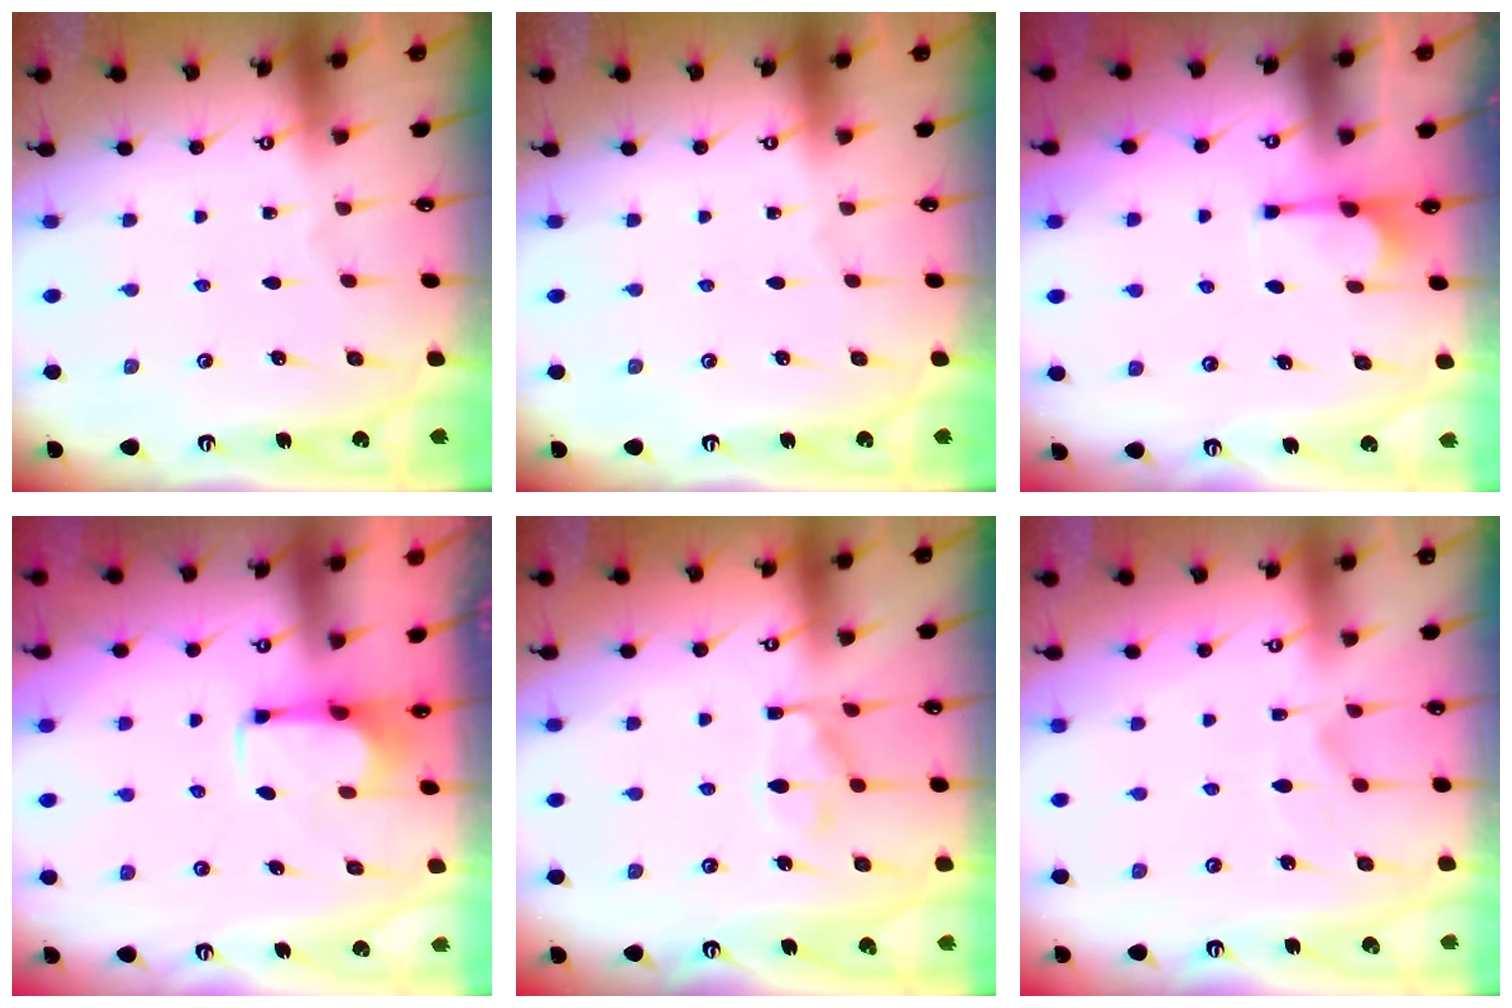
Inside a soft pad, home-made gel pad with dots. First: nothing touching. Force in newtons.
{"total": 0.0}
{"total": 1.2, "press": 1.1, "slide": 0.5}
{"total": 2.8, "press": 2.7, "slide": 0.9}
{"total": 10.4, "press": 10.4, "slide": 0.9}
{"total": 1.7, "press": 1.3, "slide": 1.1}